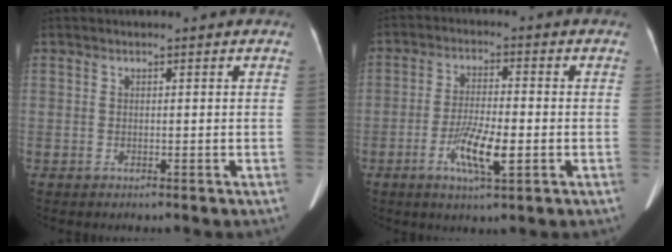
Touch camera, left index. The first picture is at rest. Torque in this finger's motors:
{"motor_torque": [0.26, 0.15, 0.12, 0.04]}